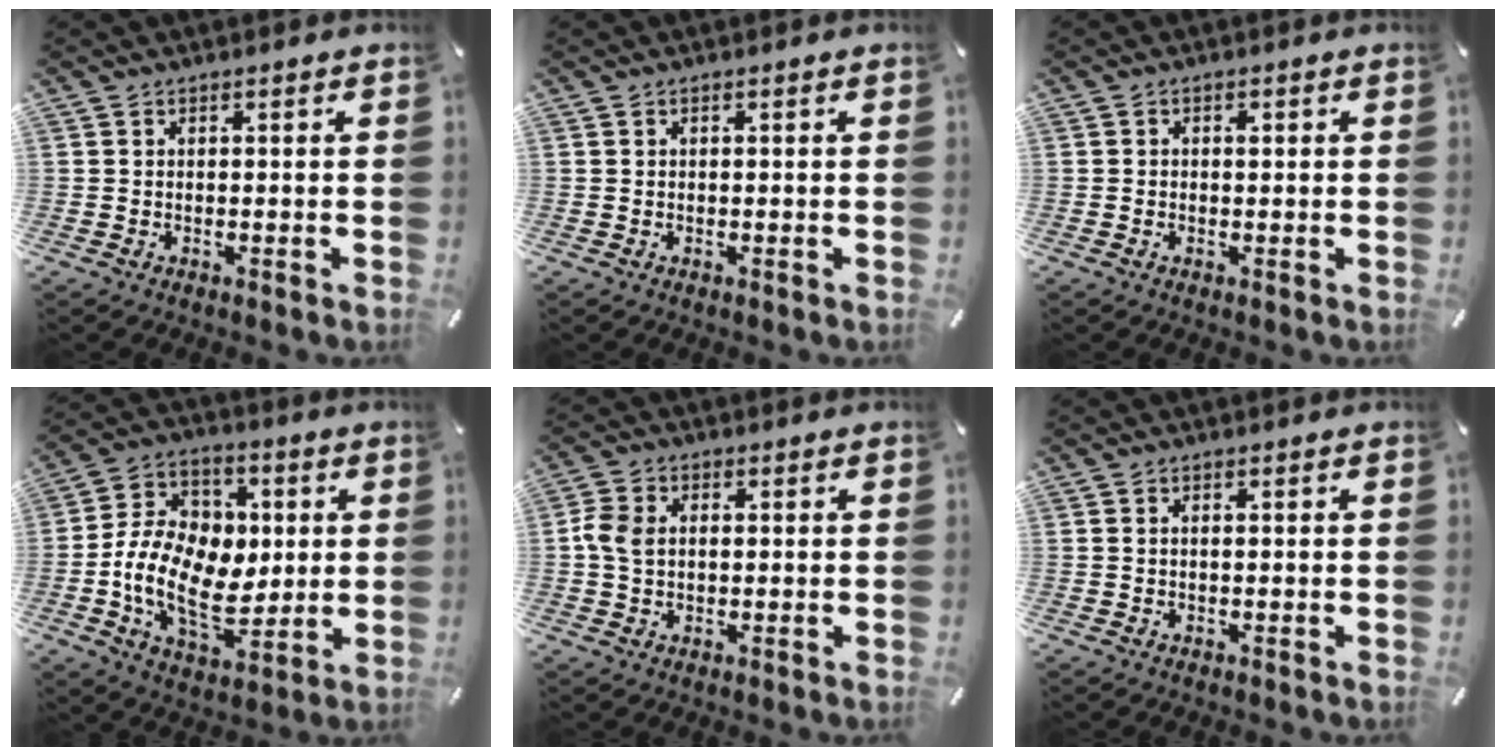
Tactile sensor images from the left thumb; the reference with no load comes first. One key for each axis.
{"total": 0.0}
{"total": 1.0, "fx": -0.1, "fy": 0.8, "fz": 0.6, "tx": -0.004, "ty": 0.001, "tz": -0.004}
{"total": 16.4, "fx": -1.7, "fy": 12.1, "fz": 11.0, "tx": -0.234, "ty": 0.008, "tz": -0.028}
{"total": 5.0, "fx": 0.4, "fy": 3.9, "fz": 3.2, "tx": -0.076, "ty": 0.006, "tz": 0.003}
{"total": 0.7, "fx": 0.0, "fy": 0.3, "fz": 0.7, "tx": -0.014, "ty": 0.003, "tz": -0.001}